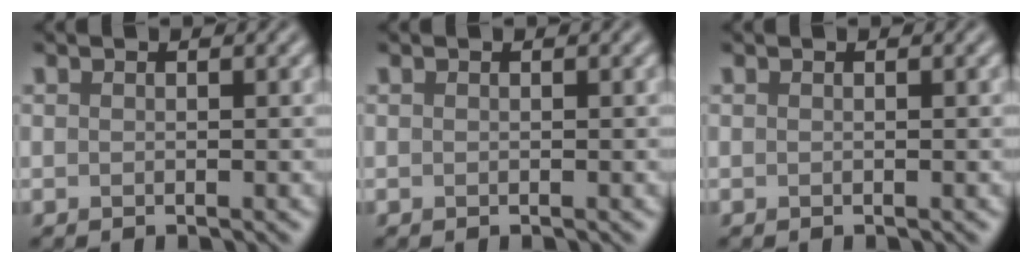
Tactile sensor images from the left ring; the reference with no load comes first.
{"total": 0.0}
{"total": 0.0}